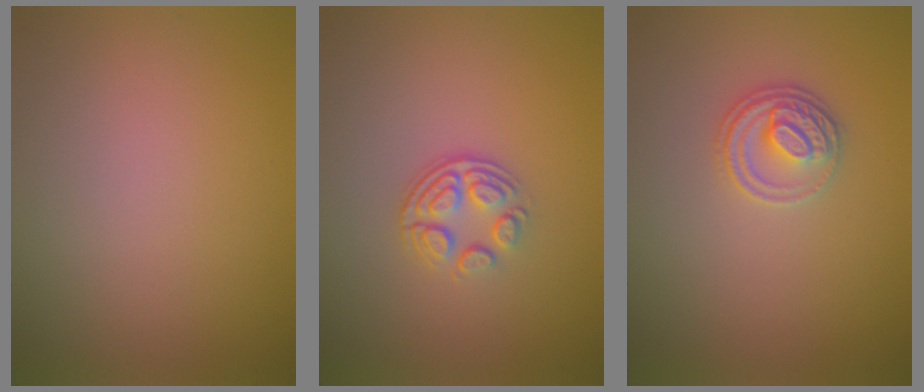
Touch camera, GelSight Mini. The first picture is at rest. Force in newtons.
{"total": 3.6, "press": 2.5, "slide": 2.6}
{"total": 2.7, "press": 2.5, "slide": 1.0}